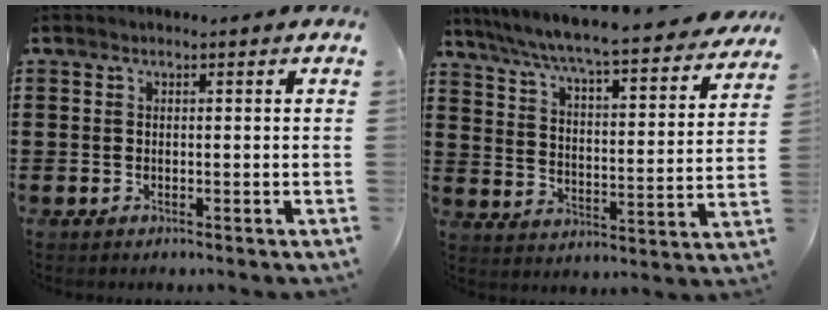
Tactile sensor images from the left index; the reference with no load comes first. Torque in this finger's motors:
{"motor_torque": [1.93, -0.20, 1.05, 0.21]}